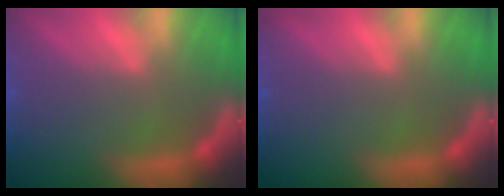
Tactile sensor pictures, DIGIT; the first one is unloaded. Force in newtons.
{"total": 0.0}